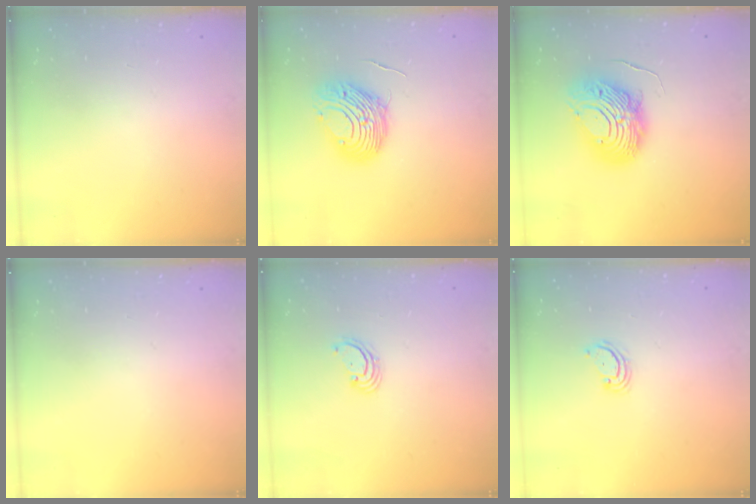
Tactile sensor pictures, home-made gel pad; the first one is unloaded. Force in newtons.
{"total": 10.4, "press": 10.3, "slide": 1.0}
{"total": 12.2, "press": 12.2, "slide": 1.2}
{"total": 0.0}
{"total": 2.6, "press": 2.6, "slide": 0.3}
{"total": 2.9, "press": 2.8, "slide": 0.4}